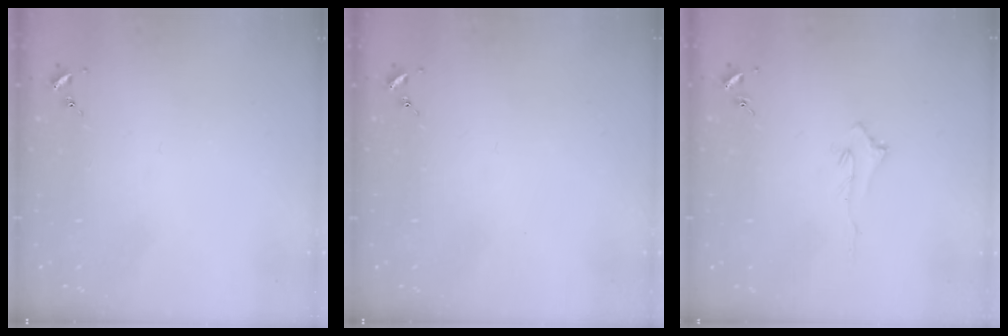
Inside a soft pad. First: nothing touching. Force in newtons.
{"total": 0.0}
{"total": 2.9, "press": 2.9, "slide": 0.4}